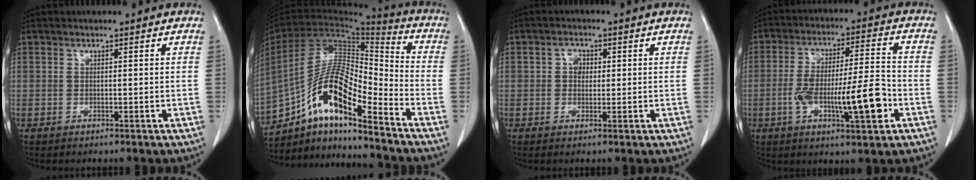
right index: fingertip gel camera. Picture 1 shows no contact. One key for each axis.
{"total": 16.1, "fx": -10.3, "fy": 3.6, "fz": 11.8, "tx": -0.221, "ty": 0.024, "tz": -0.183}
{"total": 2.2, "fx": 0.3, "fy": 1.8, "fz": 1.3, "tx": -0.018, "ty": 0.005, "tz": 0.001}
{"total": 13.2, "fx": -3.9, "fy": 2.0, "fz": 12.4, "tx": -0.213, "ty": 0.009, "tz": -0.059}